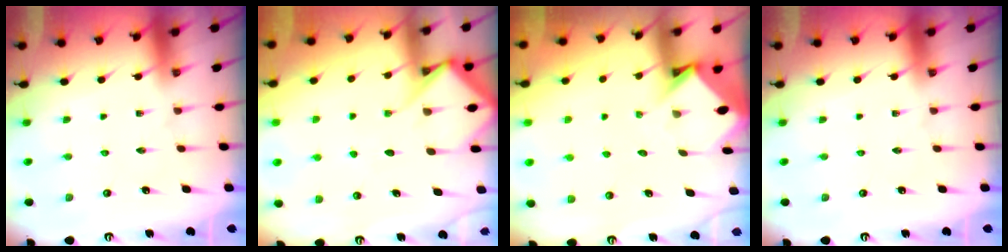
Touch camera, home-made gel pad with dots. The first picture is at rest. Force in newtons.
{"total": 7.4, "press": 7.4, "slide": 0.8}
{"total": 3.6, "press": 3.6, "slide": 0.2}
{"total": 0.0}